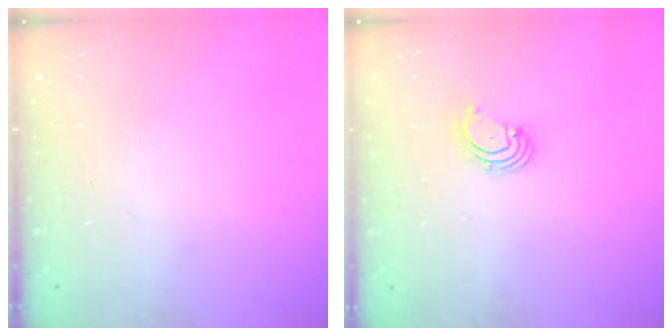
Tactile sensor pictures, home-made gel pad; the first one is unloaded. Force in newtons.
{"total": 2.0, "press": 1.9, "slide": 0.6}